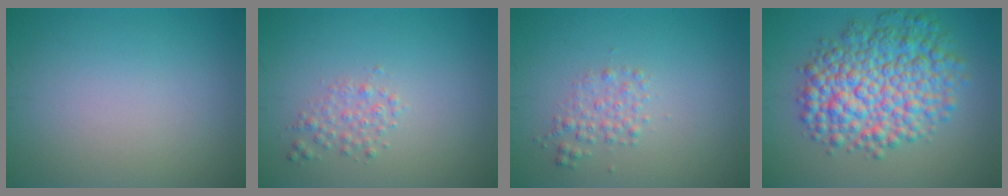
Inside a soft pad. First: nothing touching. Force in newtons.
{"total": 1.5, "press": 1.5, "slide": 0.1}
{"total": 1.7, "press": 1.7, "slide": 0.1}
{"total": 9.0, "press": 9.0, "slide": 0.2}